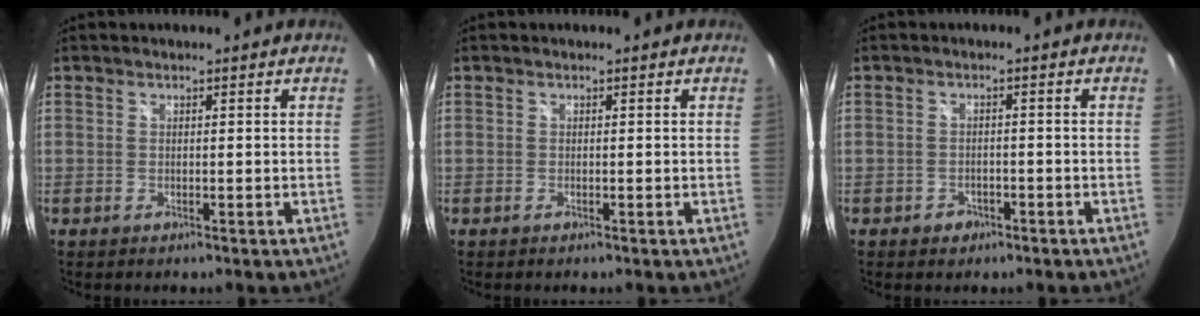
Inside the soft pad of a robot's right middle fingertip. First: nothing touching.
{"total": 0.0}
{"total": 2.4, "force": [-1.3, 1.9, 0.6], "torque": [-0.017, 0.001, -0.017]}